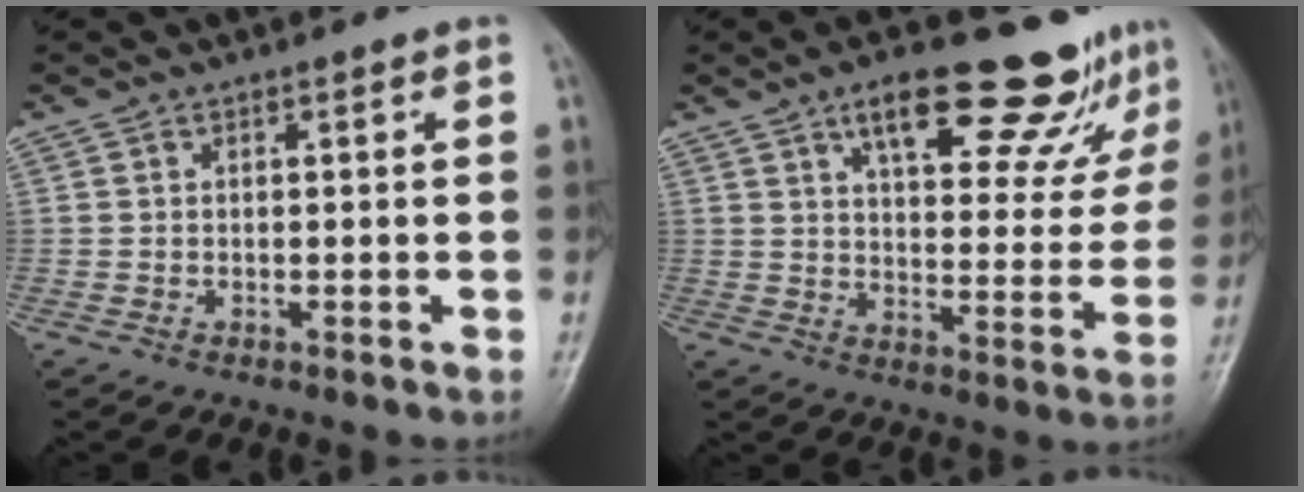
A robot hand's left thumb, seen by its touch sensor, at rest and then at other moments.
{"total": 18.5, "force": [12.9, 6.4, 11.6], "torque": [-0.115, -0.050, 0.182]}